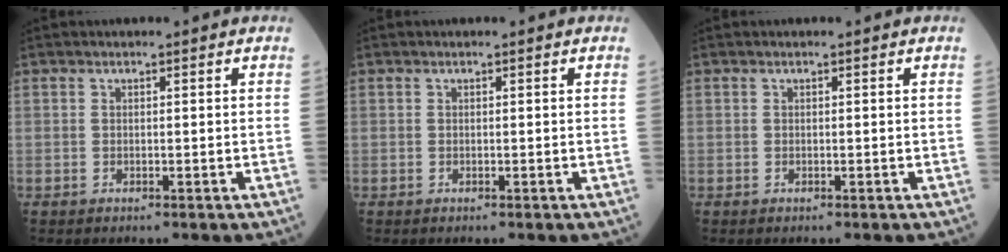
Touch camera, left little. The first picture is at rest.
{"total": 0.0}
{"total": 0.0}